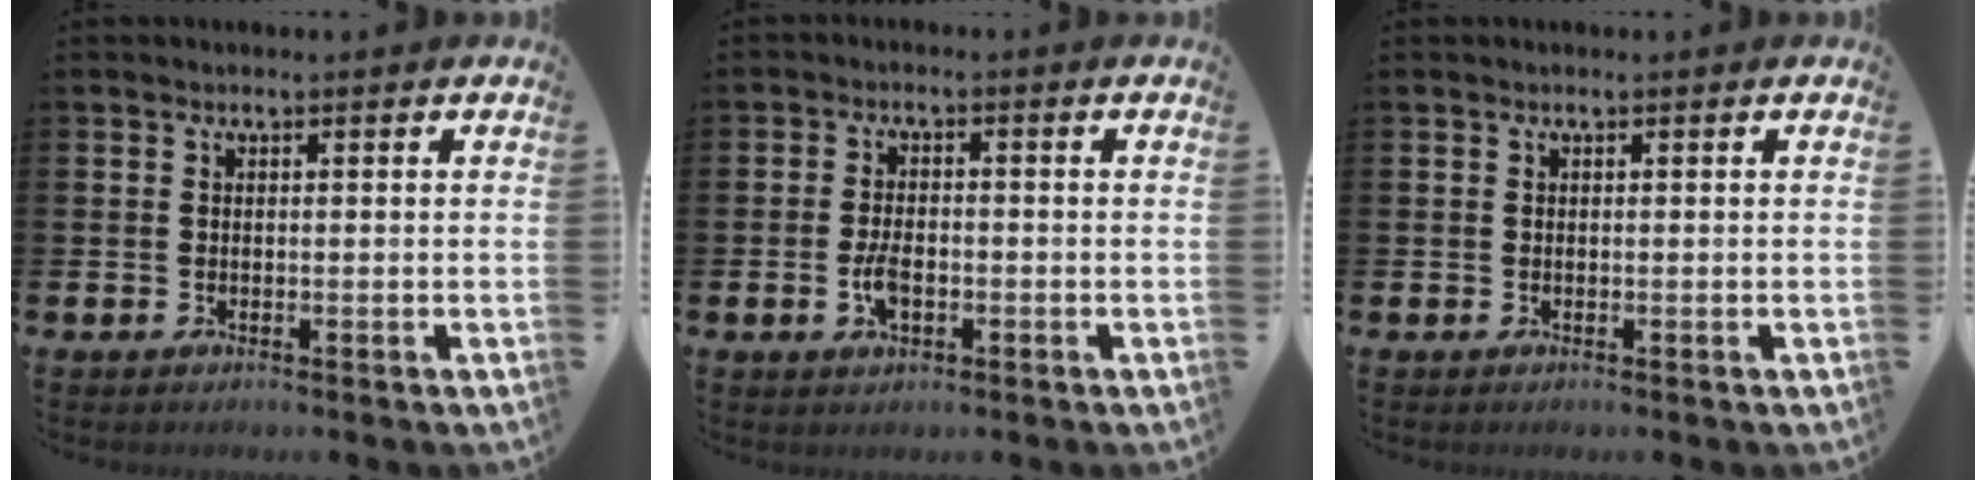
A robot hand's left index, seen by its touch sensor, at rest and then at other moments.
{"total": 3.6, "force": [-1.0, 1.9, 2.9], "torque": [-0.053, 0.005, -0.016]}
{"total": 0.0}